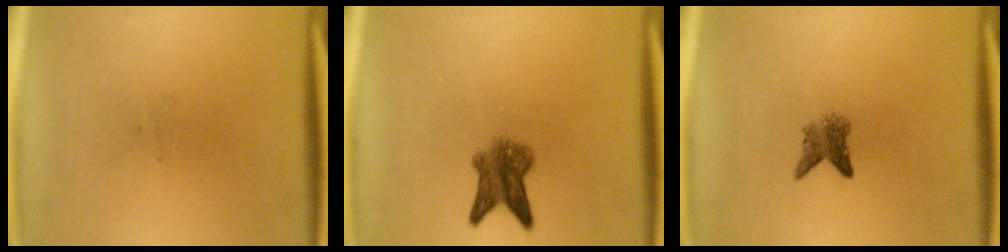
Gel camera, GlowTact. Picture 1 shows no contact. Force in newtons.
{"total": 5.0}
{"total": 2.6}